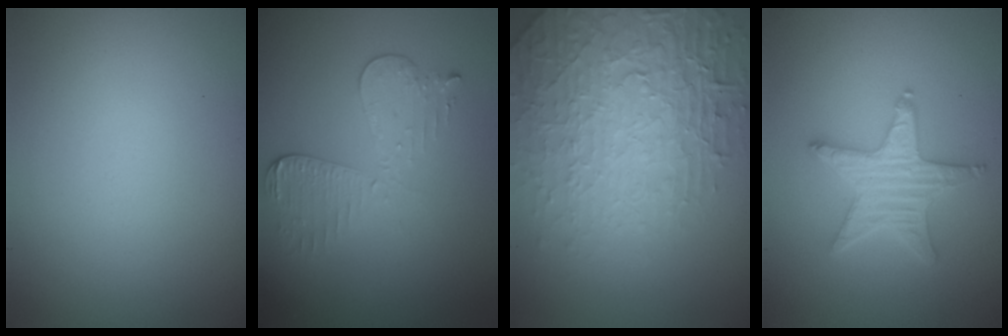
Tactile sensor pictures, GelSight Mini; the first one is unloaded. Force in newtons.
{"total": 3.0, "press": 2.7, "slide": 1.2}
{"total": 6.8, "press": 5.5, "slide": 4.1}
{"total": 3.5, "press": 3.4, "slide": 0.9}